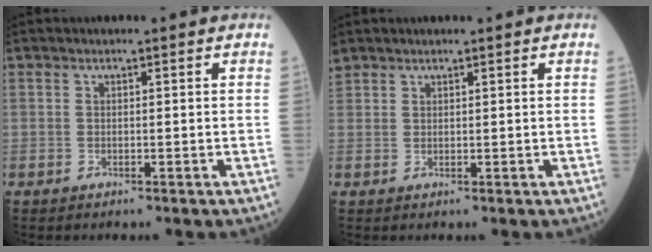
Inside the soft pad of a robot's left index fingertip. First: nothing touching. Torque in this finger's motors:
{"motor_torque": [0.11, -0.15, 0.03, 0.01]}